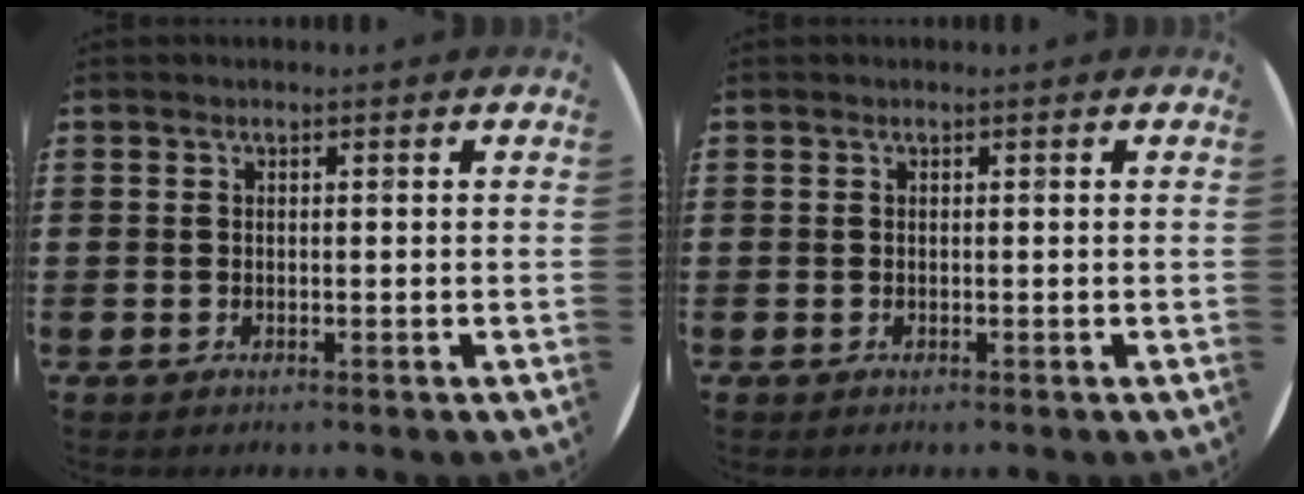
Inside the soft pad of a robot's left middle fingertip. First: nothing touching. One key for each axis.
{"total": 0.0}